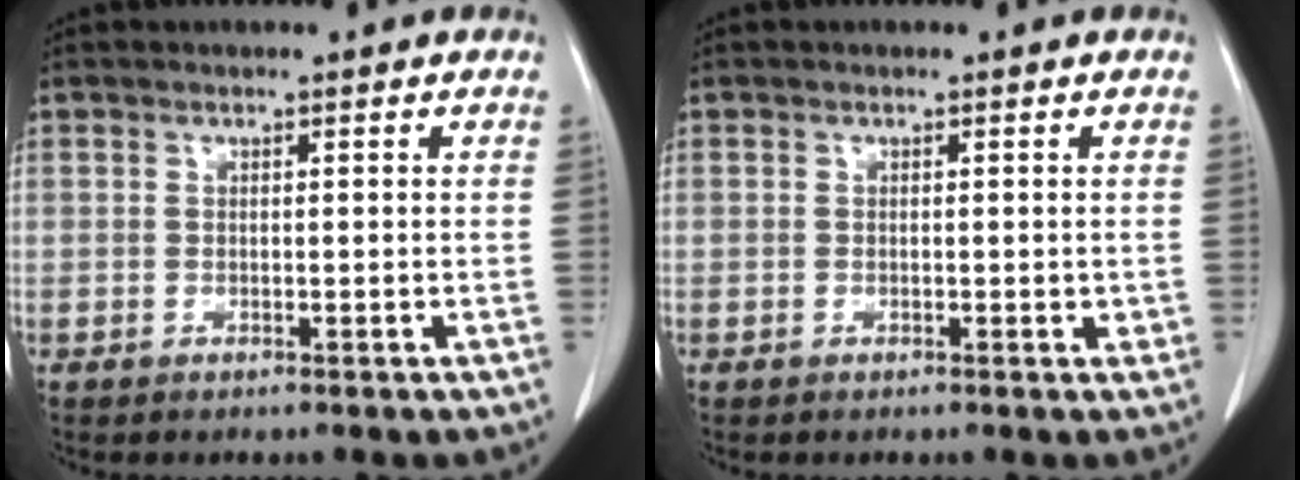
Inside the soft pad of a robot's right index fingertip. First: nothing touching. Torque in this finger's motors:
{"motor_torque": [0.17, -0.03, 0.07, 0.01]}